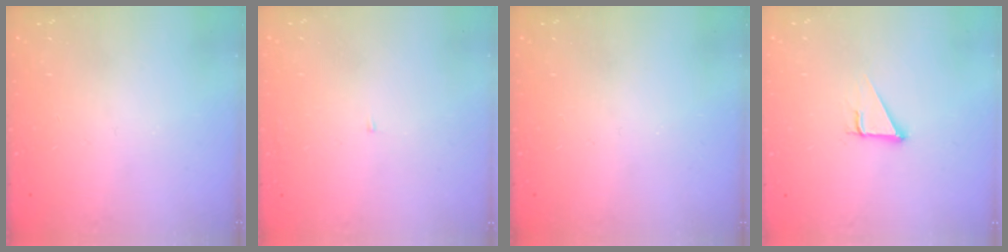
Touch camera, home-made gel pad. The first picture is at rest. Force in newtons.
{"total": 2.1, "press": 2.1, "slide": 0.2}
{"total": 0.0}
{"total": 2.8, "press": 2.8, "slide": 0.0}